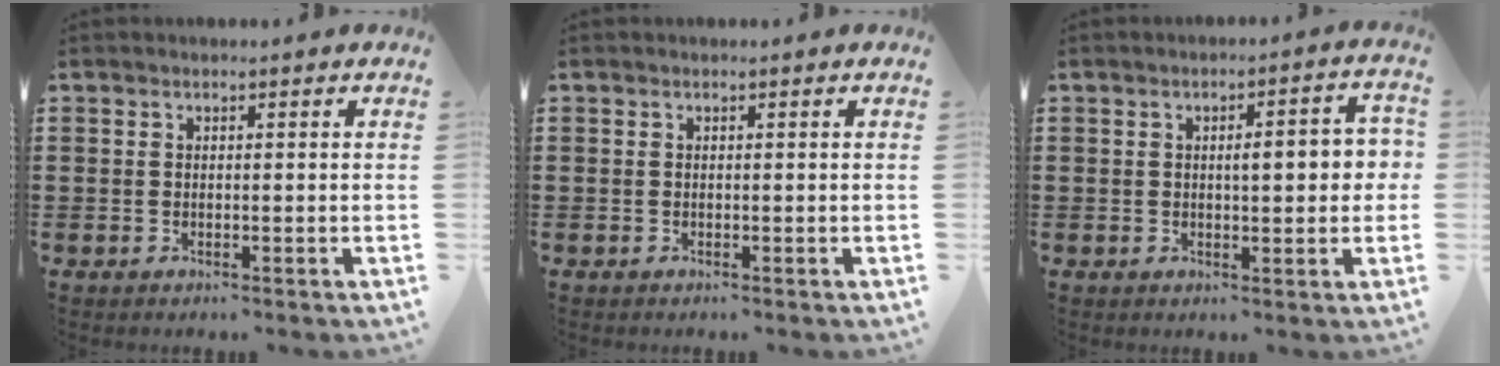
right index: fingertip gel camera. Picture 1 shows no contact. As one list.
[{"total": 0.0}, {"total": 4.9, "force": [0.4, 1.2, 4.7], "torque": [-0.069, -0.001, 0.001]}]